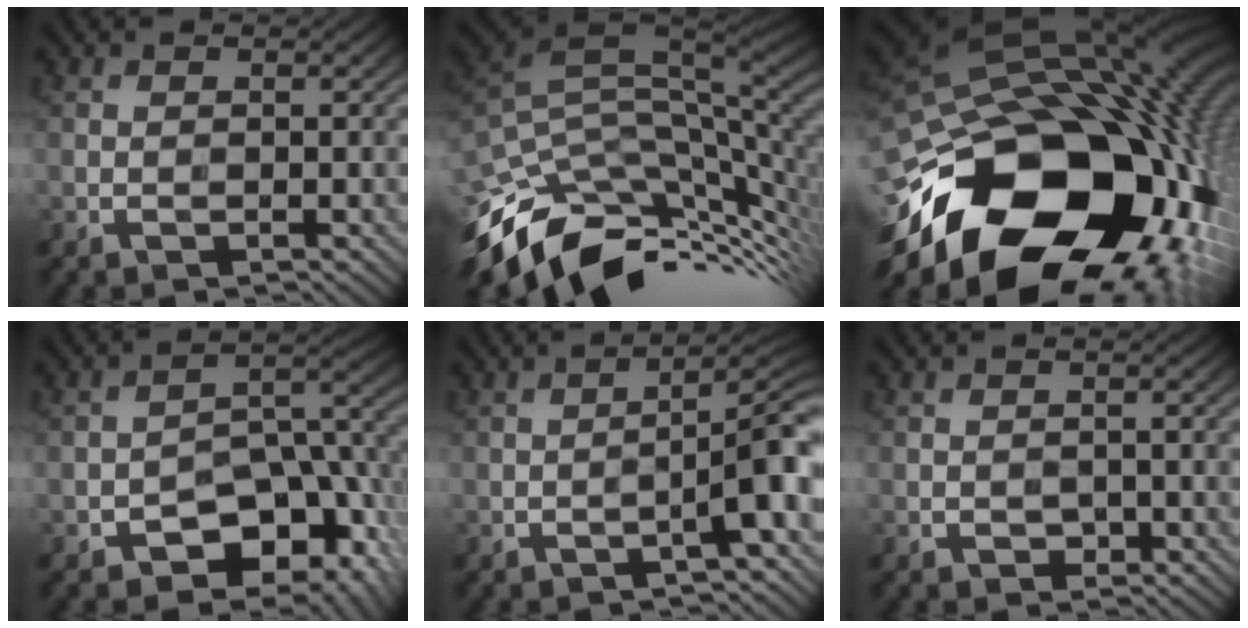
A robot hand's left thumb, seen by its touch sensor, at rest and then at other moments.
{"total": 13.6, "force": [-5.3, 6.2, 10.9], "torque": [-0.223, -0.010, -0.093]}
{"total": 22.7, "force": [-7.6, 14.6, 15.6], "torque": [-0.322, -0.058, -0.101]}
{"total": 10.8, "force": [-5.6, 6.0, 7.0], "torque": [-0.091, -0.007, -0.094]}
{"total": 6.6, "force": [-2.0, 1.1, 6.2], "torque": [-0.087, 0.022, -0.031]}
{"total": 1.3, "force": [-0.6, 0.9, 0.8], "torque": [-0.015, -0.001, -0.011]}